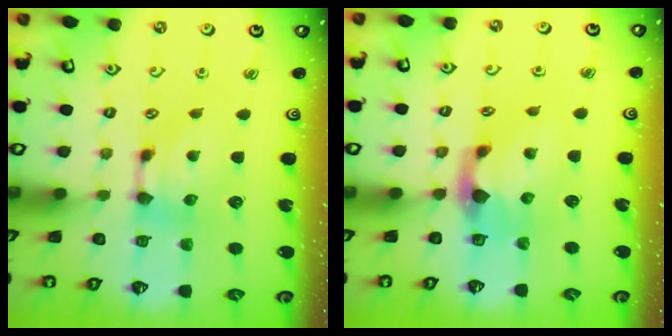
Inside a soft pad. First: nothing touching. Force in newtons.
{"total": 2.2, "press": 1.8, "slide": 1.3}